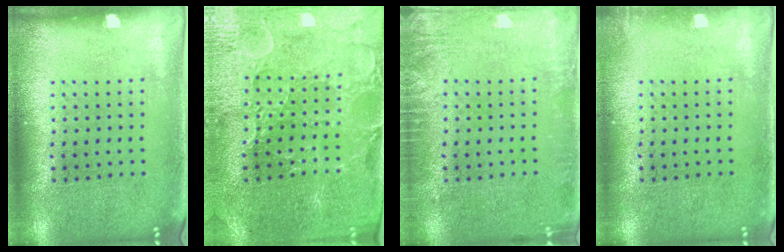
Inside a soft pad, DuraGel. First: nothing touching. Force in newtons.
{"total": 1.9, "press": 1.8, "slide": 0.5}
{"total": 2.3, "press": 2.2, "slide": 0.2}
{"total": 0.7, "press": 0.7, "slide": 0.1}